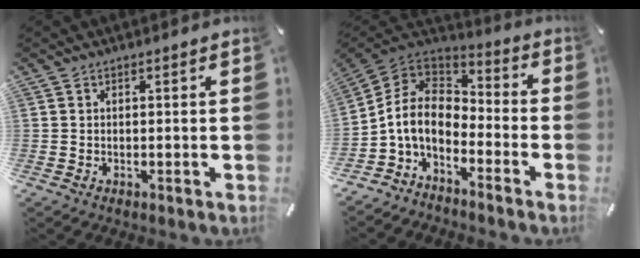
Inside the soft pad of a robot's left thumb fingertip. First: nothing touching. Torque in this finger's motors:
{"motor_torque": [-0.17, 1.36, 0.54, 0.31, 0.35]}